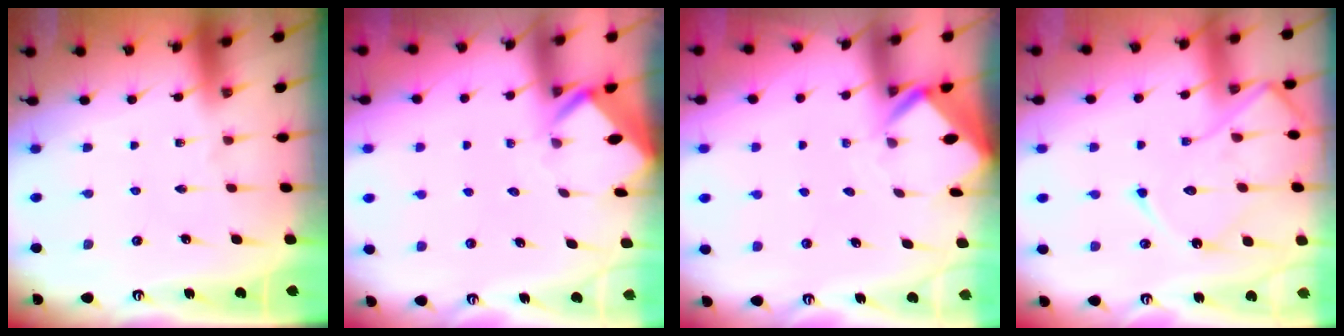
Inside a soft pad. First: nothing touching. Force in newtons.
{"total": 2.3, "press": 2.3, "slide": 0.2}
{"total": 2.6, "press": 2.6, "slide": 0.2}
{"total": 14.3, "press": 14.3, "slide": 1.3}